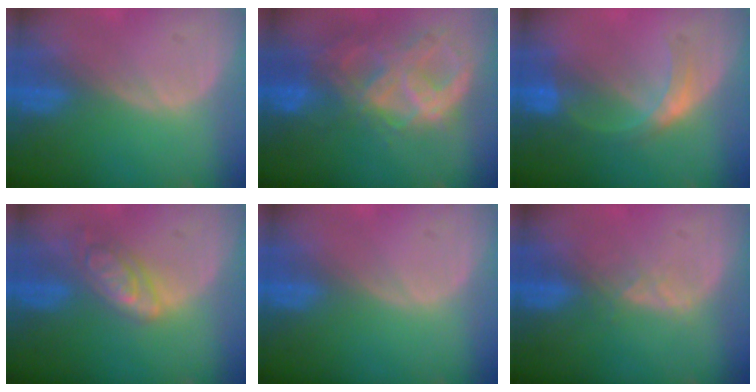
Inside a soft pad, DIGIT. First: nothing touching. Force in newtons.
{"total": 10.9, "press": 9.3, "slide": 5.8}
{"total": 5.2, "press": 4.8, "slide": 1.9}
{"total": 6.5, "press": 5.7, "slide": 3.0}
{"total": 0.0}
{"total": 2.0, "press": 1.9, "slide": 0.7}